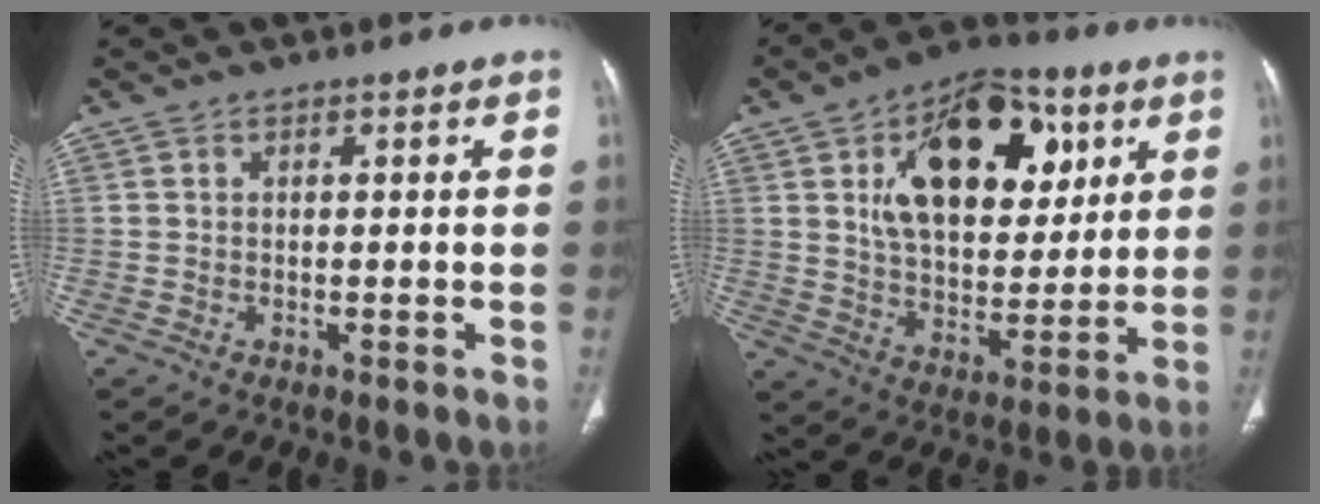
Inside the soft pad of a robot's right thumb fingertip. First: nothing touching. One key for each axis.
{"total": 21.2, "fx": 7.4, "fy": 12.6, "fz": 15.4, "tx": -0.187, "ty": -0.017, "tz": 0.117}